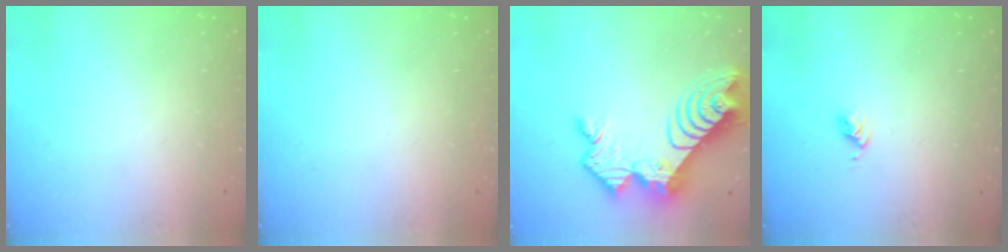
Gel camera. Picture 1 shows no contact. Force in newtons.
{"total": 0.0}
{"total": 18.7, "press": 18.6, "slide": 1.6}
{"total": 2.7, "press": 2.7, "slide": 0.4}